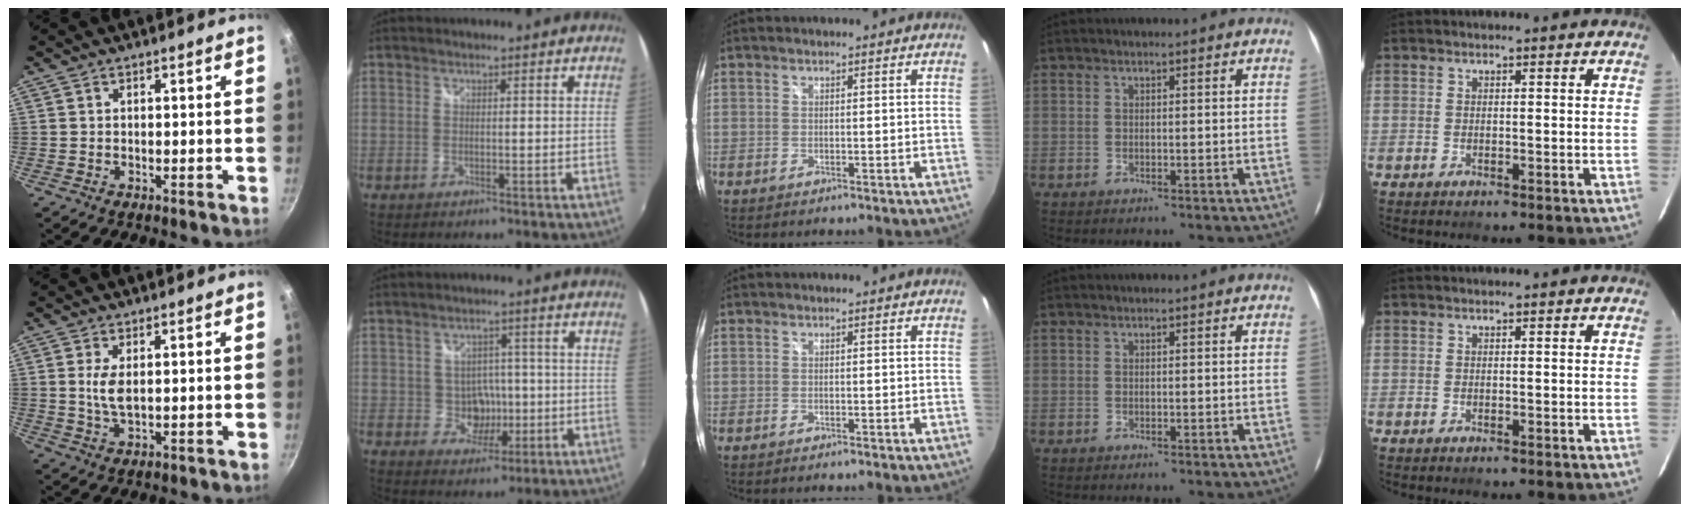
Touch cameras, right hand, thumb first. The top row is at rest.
{"thumb": {"total": 4.1, "force": [0.7, 1.7, 3.6], "torque": [-0.074, -0.007, 0.016]}, "index": {"total": 5.1, "force": [-0.8, 4.8, 1.5], "torque": [-0.034, 0.012, 0.001]}}